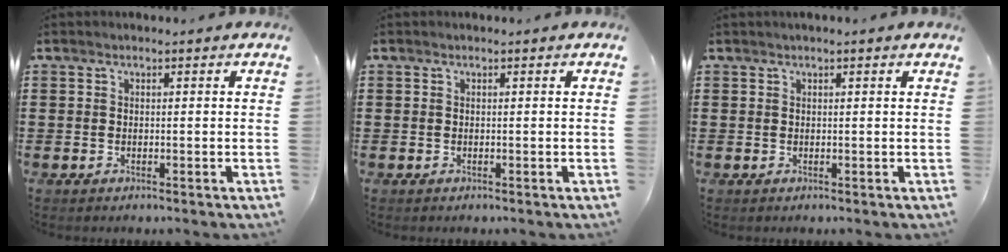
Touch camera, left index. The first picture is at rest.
{"total": 0.0}
{"total": 0.5, "force": [0.3, 0.1, 0.4], "torque": [-0.008, 0.001, 0.006]}